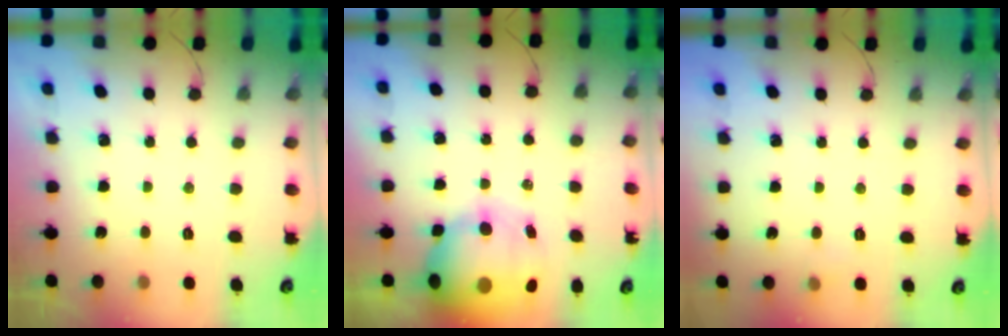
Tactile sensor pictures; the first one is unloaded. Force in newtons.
{"total": 17.7, "press": 16.3, "slide": 6.9}
{"total": 3.4, "press": 3.0, "slide": 1.6}